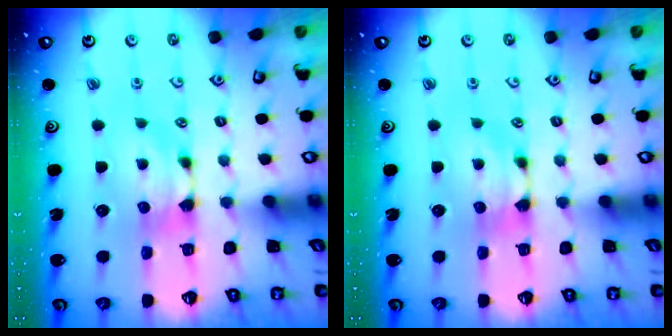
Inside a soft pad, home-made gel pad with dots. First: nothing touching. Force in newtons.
{"total": 0.0}